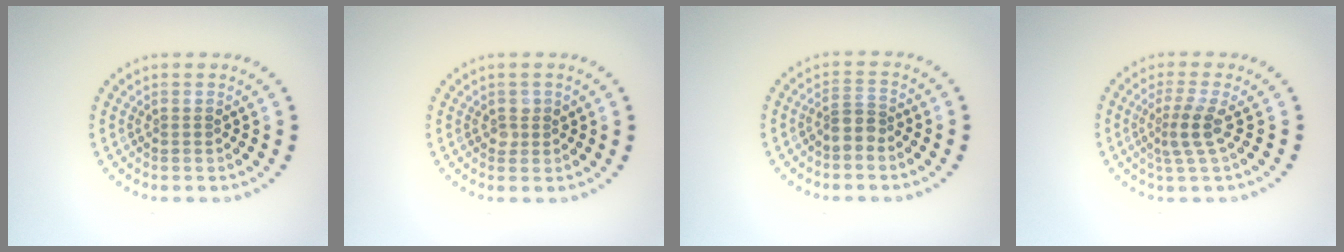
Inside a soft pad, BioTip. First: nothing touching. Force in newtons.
{"total": 1.1, "press": 1.1, "slide": 0.4}
{"total": 2.1, "press": 1.6, "slide": 1.4}
{"total": 2.5, "press": 1.8, "slide": 1.8}